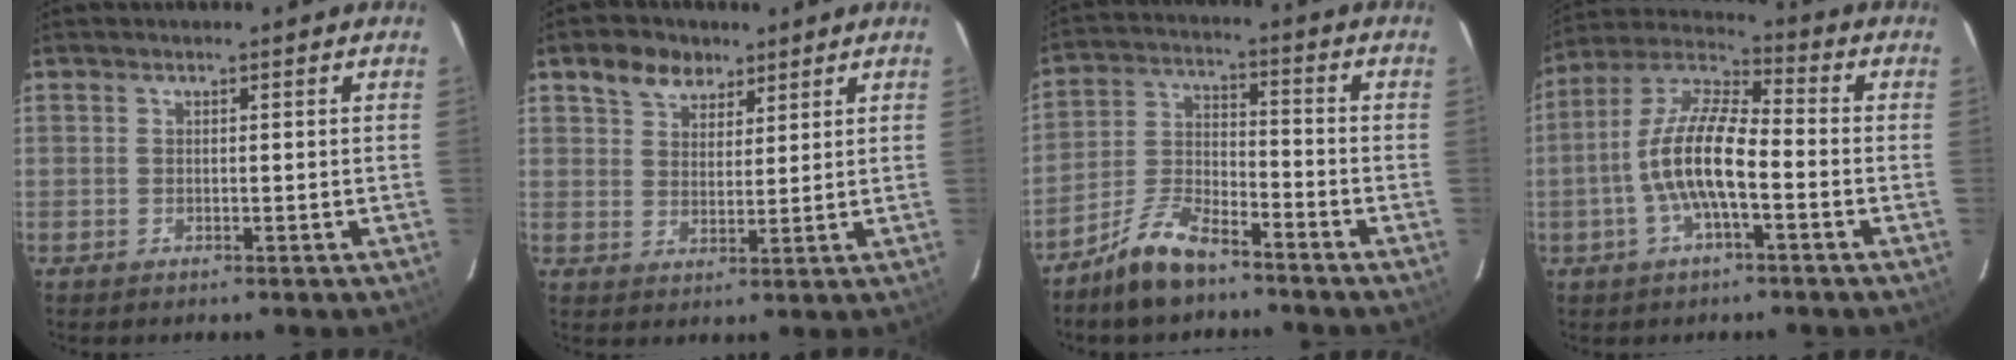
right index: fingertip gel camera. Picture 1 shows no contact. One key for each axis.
{"total": 6.7, "fx": 4.4, "fy": 4.3, "fz": 2.5, "tx": -0.047, "ty": 0.020, "tz": 0.075}
{"total": 9.3, "fx": -7.4, "fy": 2.9, "fz": 4.9, "tx": -0.115, "ty": 0.012, "tz": -0.145}
{"total": 12.1, "fx": -3.1, "fy": 3.5, "fz": 11.1, "tx": -0.229, "ty": 0.008, "tz": -0.065}